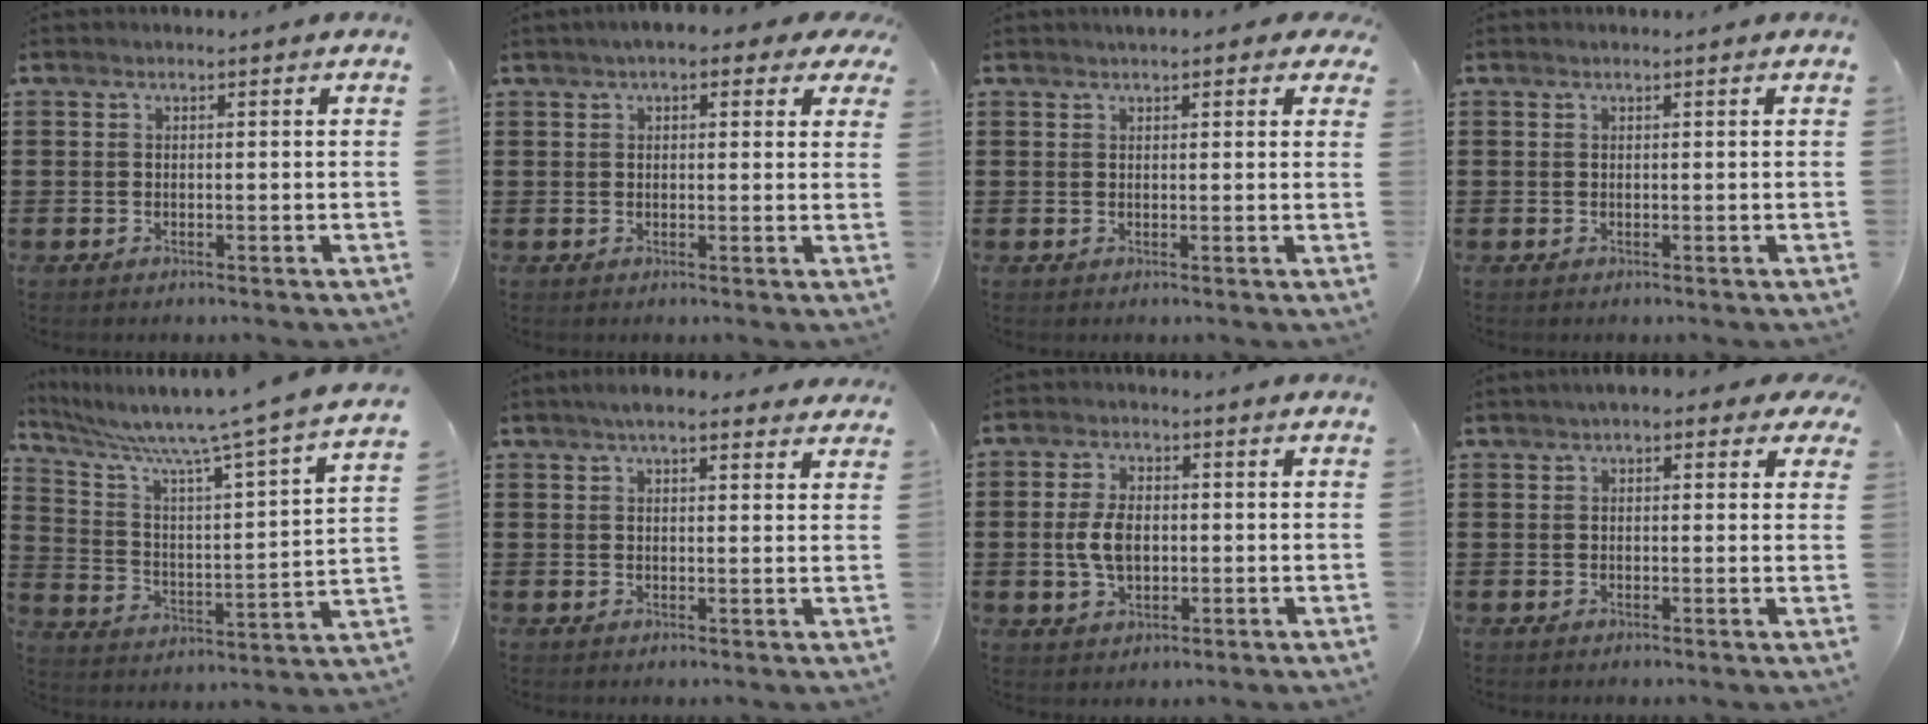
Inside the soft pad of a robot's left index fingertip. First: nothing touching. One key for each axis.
{"total": 3.3, "fx": 2.3, "fy": 1.1, "fz": 2.2, "tx": -0.050, "ty": 0.007, "tz": 0.040}
{"total": 1.6, "fx": 1.3, "fy": 0.5, "fz": 0.8, "tx": -0.020, "ty": 0.007, "tz": 0.022}
{"total": 0.0}
{"total": 7.9, "fx": 6.7, "fy": -0.4, "fz": 4.1, "tx": -0.111, "ty": -0.059, "tz": 0.100}
{"total": 4.3, "fx": 3.4, "fy": 1.1, "fz": 2.4, "tx": -0.054, "ty": 0.005, "tz": 0.060}
{"total": 5.6, "fx": -0.1, "fy": 3.3, "fz": 4.5, "tx": -0.110, "ty": 0.003, "tz": -0.008}
{"total": 2.5, "fx": 1.6, "fy": 1.0, "fz": 1.5, "tx": -0.037, "ty": 0.008, "tz": 0.028}